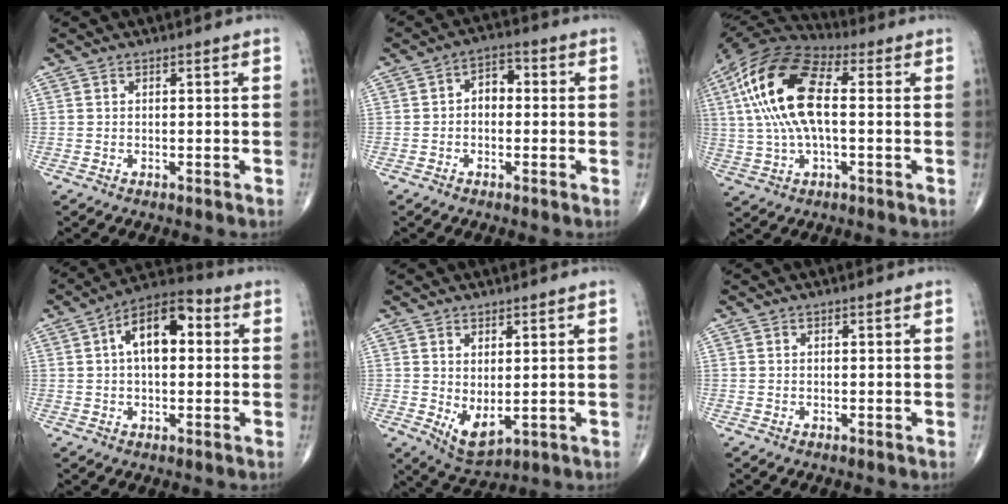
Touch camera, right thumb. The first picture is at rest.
{"total": 4.5, "force": [-0.1, 3.1, 3.2], "torque": [-0.028, 0.019, -0.014]}
{"total": 18.4, "force": [2.3, 8.5, 16.2], "torque": [-0.334, 0.031, 0.034]}
{"total": 11.5, "force": [2.0, 6.1, 9.5], "torque": [-0.141, 0.028, 0.020]}
{"total": 5.9, "force": [0.0, 2.8, 5.1], "torque": [-0.082, -0.014, 0.016]}
{"total": 0.0}